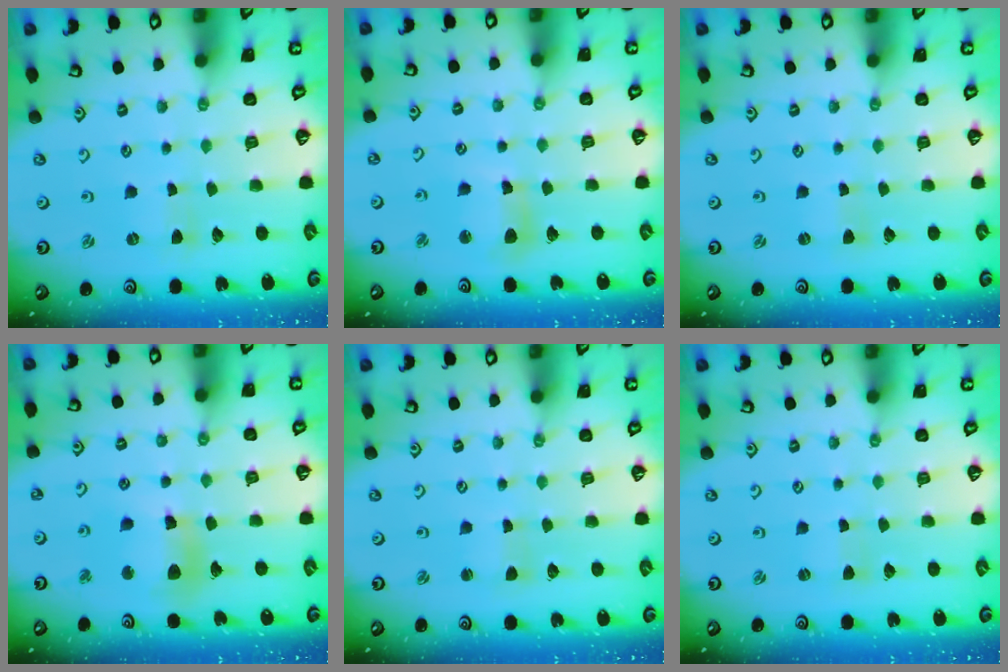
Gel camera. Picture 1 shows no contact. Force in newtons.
{"total": 8.6, "press": 8.5, "slide": 1.2}
{"total": 0.9, "press": 0.9, "slide": 0.1}
{"total": 11.1, "press": 10.9, "slide": 2.1}
{"total": 1.1, "press": 1.1, "slide": 0.1}
{"total": 1.4, "press": 1.4, "slide": 0.2}